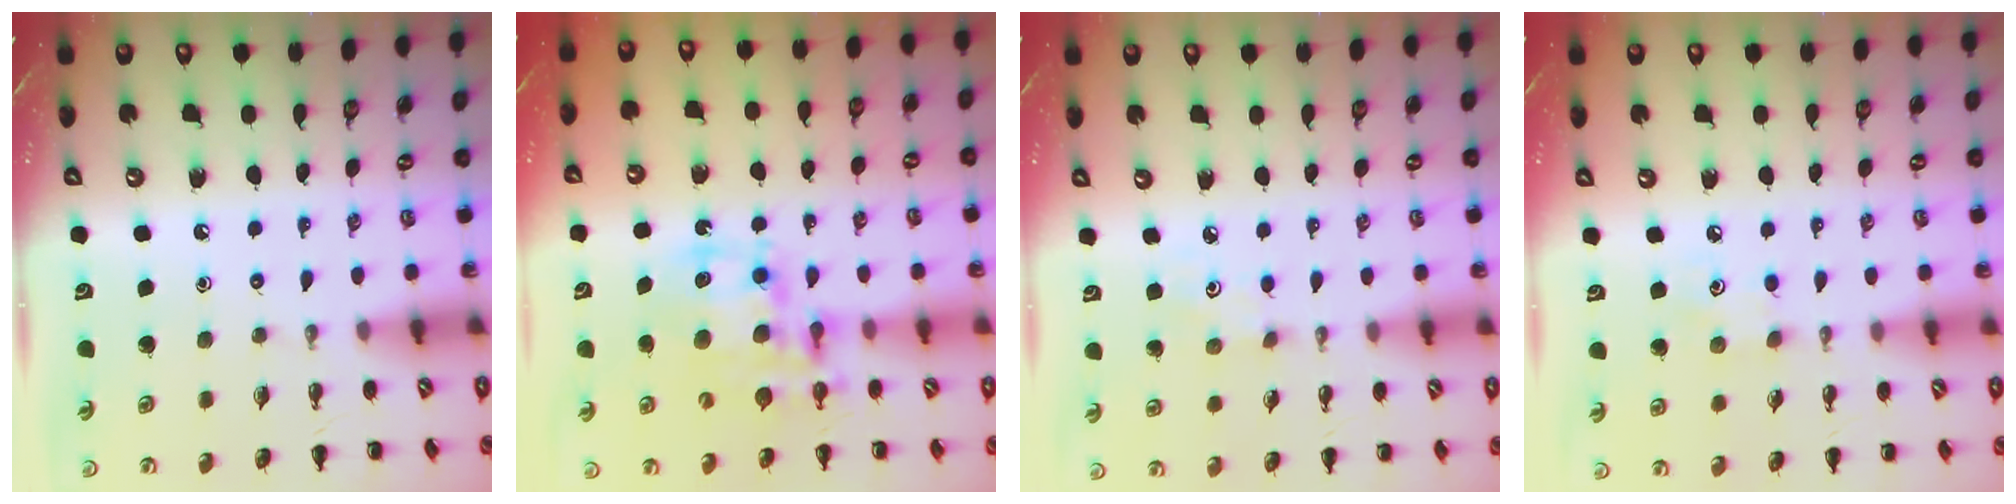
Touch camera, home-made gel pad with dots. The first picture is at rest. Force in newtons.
{"total": 12.0, "press": 11.7, "slide": 2.7}
{"total": 2.6, "press": 2.5, "slide": 0.7}
{"total": 4.3, "press": 4.1, "slide": 1.1}